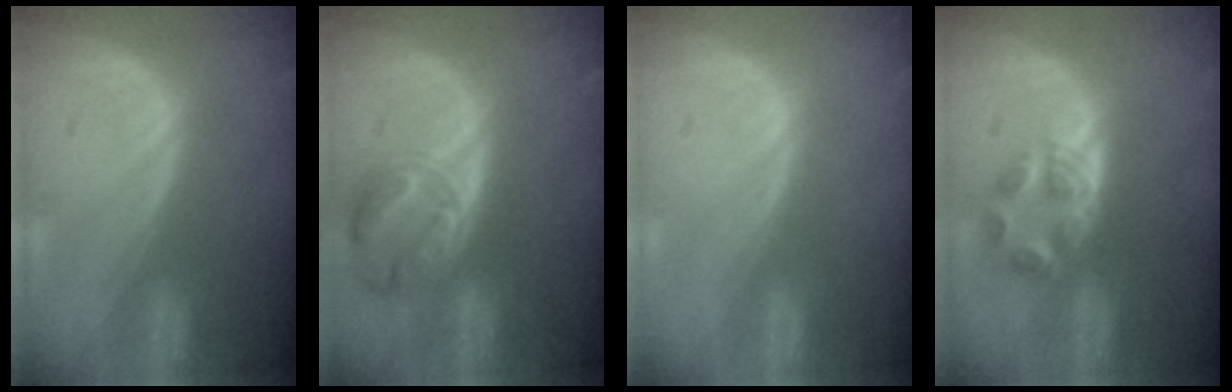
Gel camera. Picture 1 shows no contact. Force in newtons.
{"total": 8.2, "press": 7.1, "slide": 4.0}
{"total": 0.0}
{"total": 5.9, "press": 5.0, "slide": 3.3}